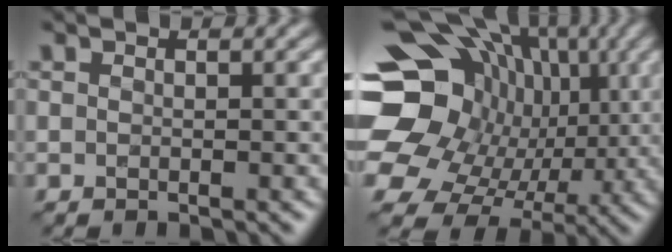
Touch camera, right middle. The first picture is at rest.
{"total": 19.7, "force": [3.9, 17.5, 8.1], "torque": [-0.183, 0.062, 0.027]}